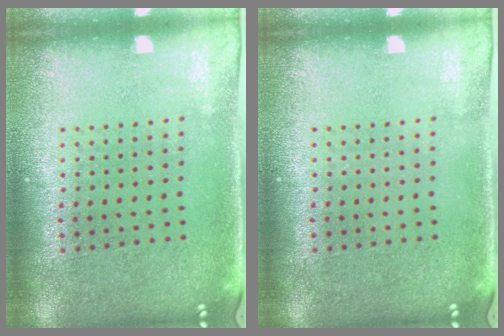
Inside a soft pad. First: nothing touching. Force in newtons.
{"total": 0.0}